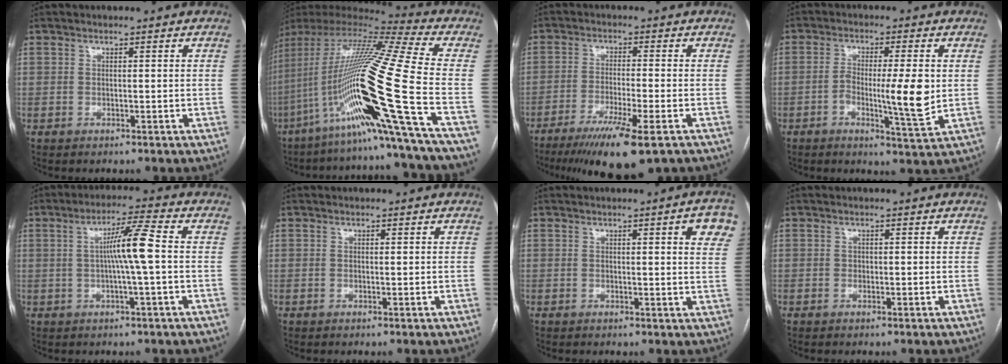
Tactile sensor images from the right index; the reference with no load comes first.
{"total": 26.0, "force": [-9.3, -1.8, 24.2], "torque": [-0.454, -0.026, -0.180]}
{"total": 11.3, "force": [-7.4, 0.7, 8.5], "torque": [-0.137, -0.029, -0.114]}
{"total": 8.2, "force": [-0.7, 0.9, 8.1], "torque": [-0.134, -0.003, -0.011]}
{"total": 7.1, "force": [0.2, -0.6, 7.0], "torque": [-0.123, 0.009, 0.002]}
{"total": 0.0}
{"total": 5.7, "force": [2.5, 0.5, 5.1], "torque": [-0.050, -0.007, 0.020]}
{"total": 0.0}